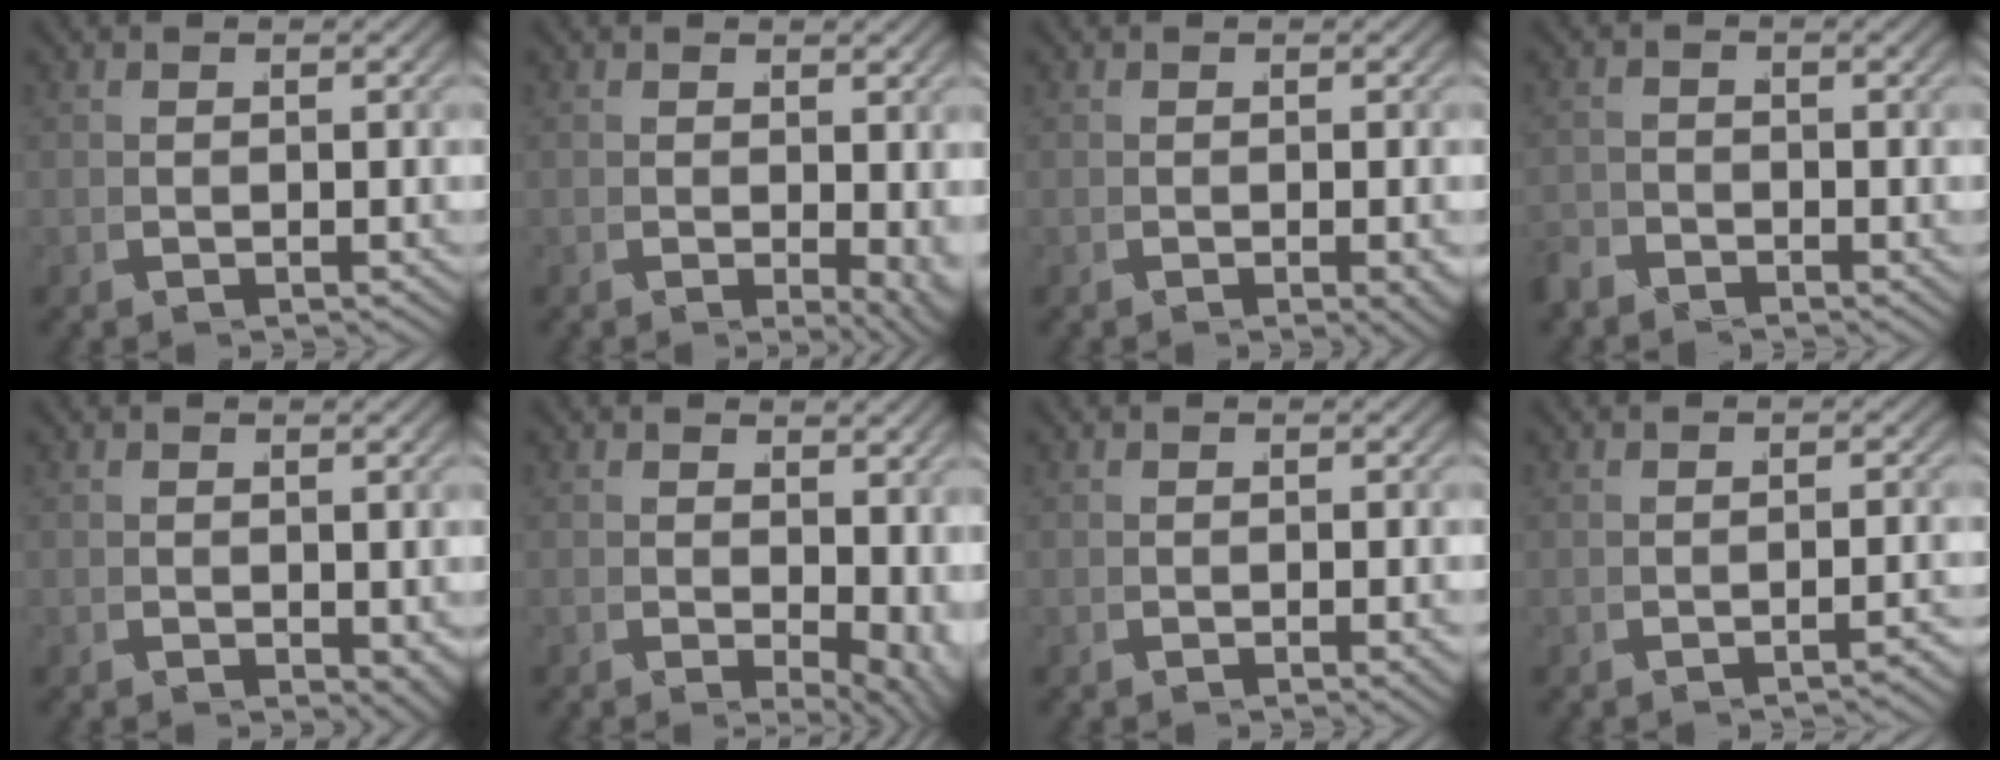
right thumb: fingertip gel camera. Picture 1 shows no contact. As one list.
[{"total": 3.0, "force": [-0.2, 1.4, 2.6], "torque": [-0.029, -0.015, 0.003]}, {"total": 1.5, "force": [-0.5, 0.4, 1.4], "torque": [-0.015, -0.001, -0.007]}, {"total": 1.8, "force": [-1.7, 0.6, -0.1], "torque": [0.010, -0.007, -0.032]}, {"total": 1.8, "force": [0.0, 1.0, 1.5], "torque": [-0.015, -0.009, 0.007]}, {"total": 4.2, "force": [0.4, 2.4, 3.4], "torque": [-0.043, -0.018, 0.017]}, {"total": 0.9, "force": [-0.4, 0.1, 0.8], "torque": [-0.009, 0.000, -0.005]}, {"total": 1.6, "force": [-1.5, 0.0, 0.6], "torque": [-0.012, 0.003, -0.023]}]